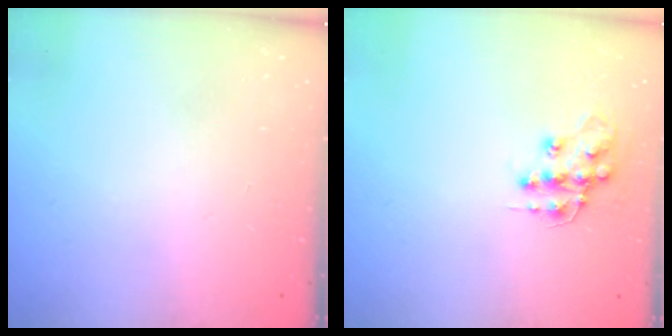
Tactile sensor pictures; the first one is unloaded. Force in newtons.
{"total": 12.7, "press": 12.6, "slide": 0.9}